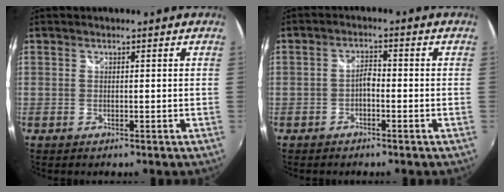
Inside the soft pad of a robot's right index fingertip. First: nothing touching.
{"total": 2.2, "force": [-1.2, 1.0, 1.6], "torque": [-0.030, 0.006, -0.025]}